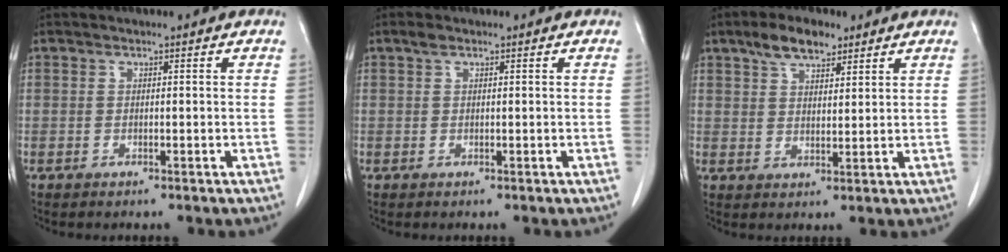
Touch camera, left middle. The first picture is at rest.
{"total": 0.8, "force": [0.6, 0.4, 0.4], "torque": [-0.010, 0.007, 0.011]}
{"total": 6.2, "force": [4.4, 2.6, 3.6], "torque": [-0.065, 0.012, 0.079]}